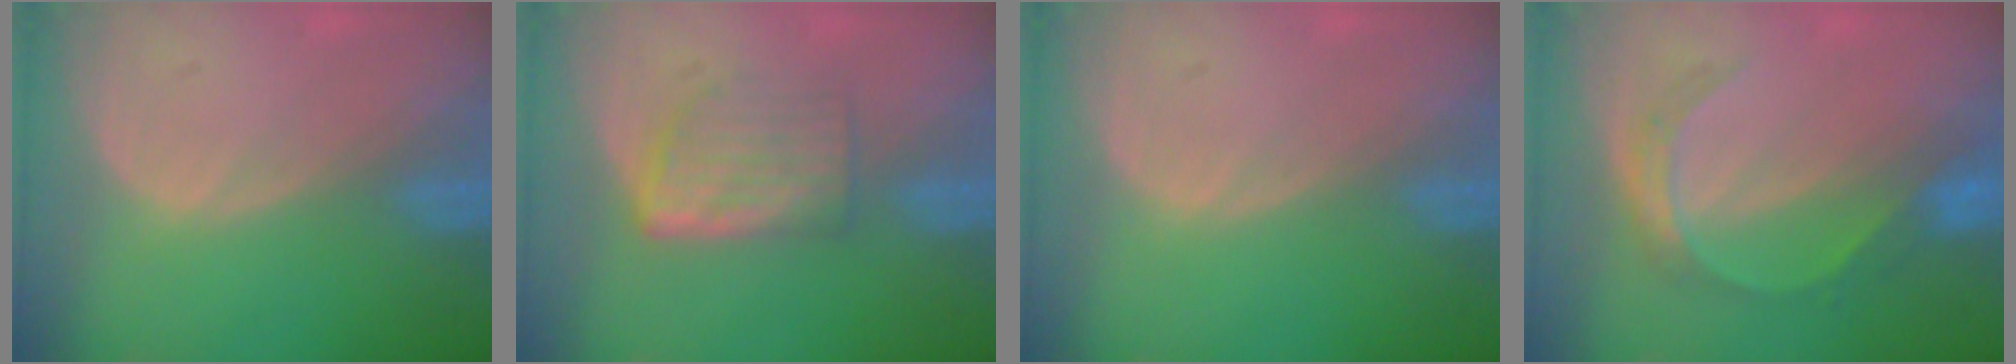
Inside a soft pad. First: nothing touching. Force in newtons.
{"total": 6.1, "press": 5.4, "slide": 2.7}
{"total": 0.0}
{"total": 5.3, "press": 5.0, "slide": 1.7}